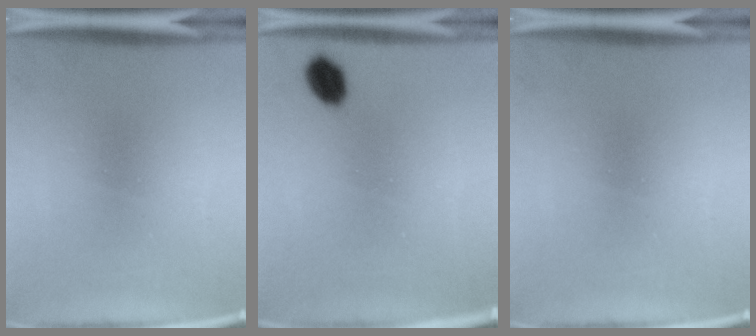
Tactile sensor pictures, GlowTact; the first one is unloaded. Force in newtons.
{"total": 5.1}
{"total": 0.0}